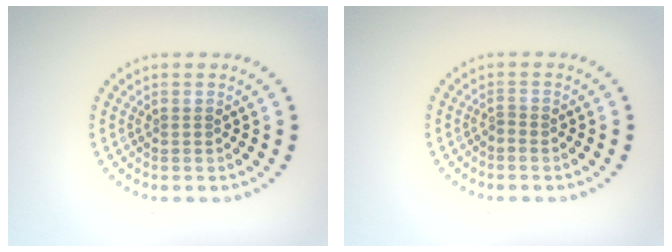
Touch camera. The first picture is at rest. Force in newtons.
{"total": 0.6, "press": 0.2, "slide": 0.6}